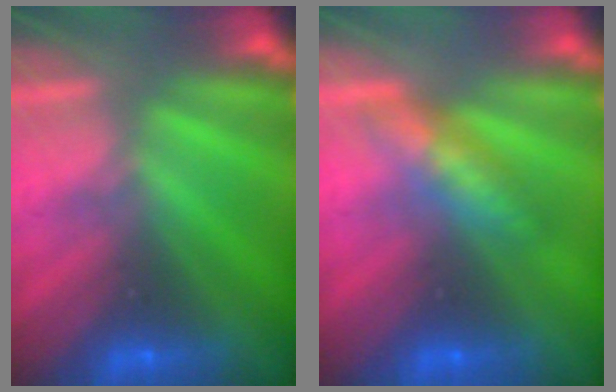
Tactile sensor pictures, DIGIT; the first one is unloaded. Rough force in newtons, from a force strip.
{"total": 3.5}